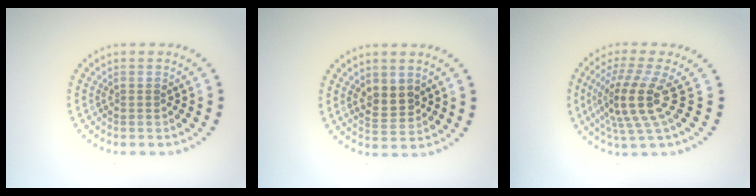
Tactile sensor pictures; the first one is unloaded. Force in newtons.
{"total": 2.4, "press": 2.3, "slide": 0.7}
{"total": 4.7, "press": 3.4, "slide": 3.2}